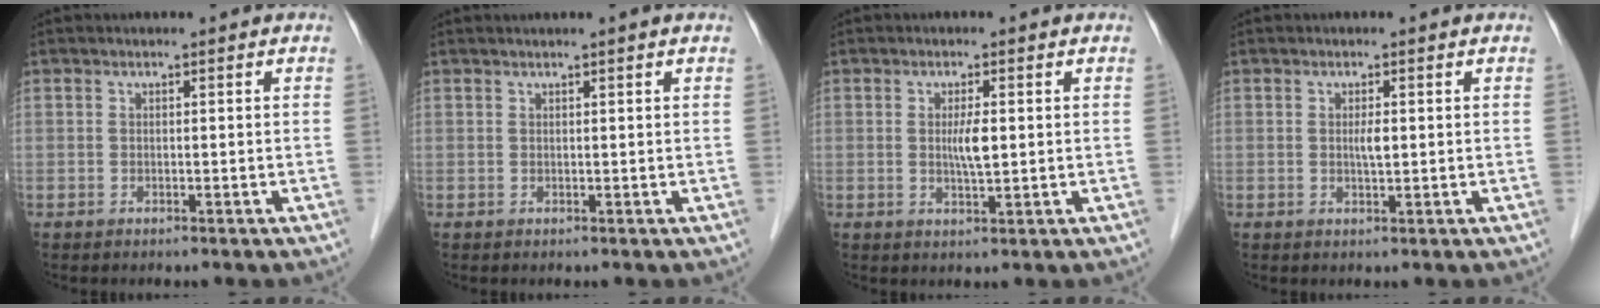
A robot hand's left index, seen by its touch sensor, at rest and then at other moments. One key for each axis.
{"total": 1.1, "fx": 0.9, "fy": -0.3, "fz": 0.7, "tx": -0.016, "ty": 0.007, "tz": 0.021}
{"total": 2.9, "fx": 0.3, "fy": 0.4, "fz": 2.9, "tx": -0.055, "ty": -0.003, "tz": 0.007}
{"total": 1.5, "fx": 0.2, "fy": 0.2, "fz": 1.5, "tx": -0.027, "ty": 0.000, "tz": 0.004}